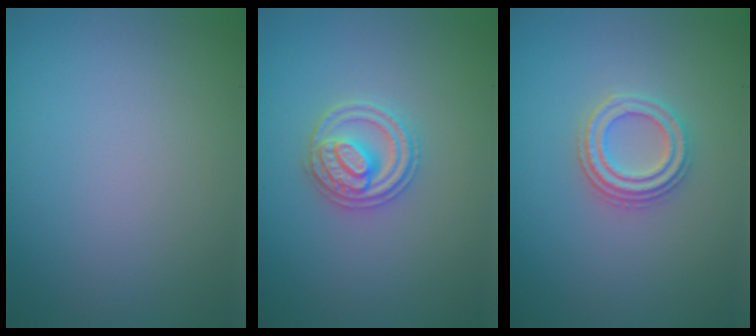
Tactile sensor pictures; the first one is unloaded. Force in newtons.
{"total": 2.8, "press": 2.8, "slide": 0.4}
{"total": 2.9, "press": 2.7, "slide": 1.2}